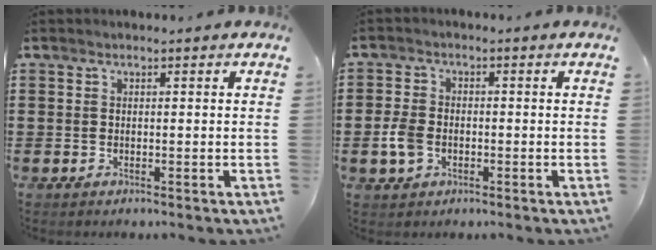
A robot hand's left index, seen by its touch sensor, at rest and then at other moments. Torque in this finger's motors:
{"motor_torque": [0.27, 0.28, 0.14, 0.04]}